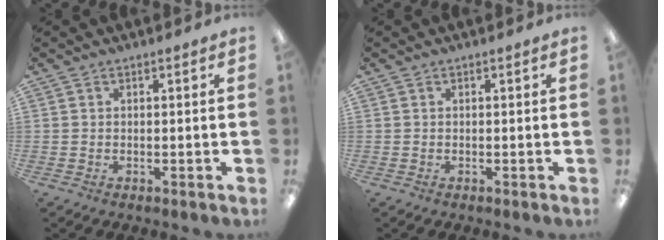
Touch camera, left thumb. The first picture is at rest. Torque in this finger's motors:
{"motor_torque": [-0.06, -0.05, 0.01, 0.00, 0.00]}